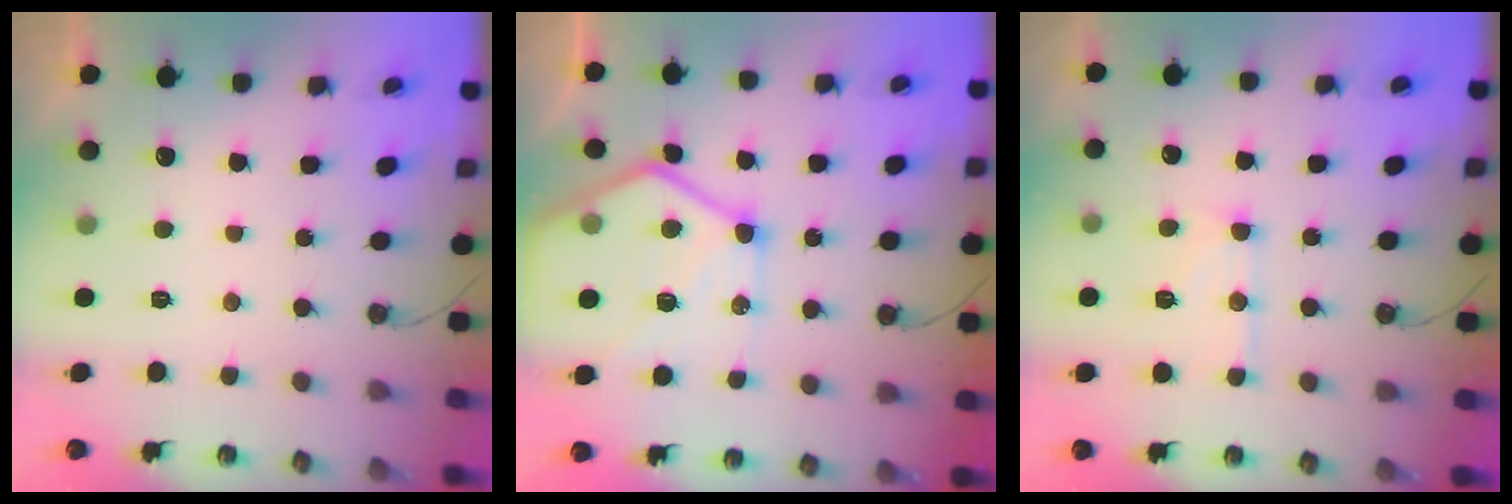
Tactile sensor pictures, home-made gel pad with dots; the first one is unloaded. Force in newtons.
{"total": 19.6, "press": 19.5, "slide": 1.9}
{"total": 10.2, "press": 10.1, "slide": 0.8}